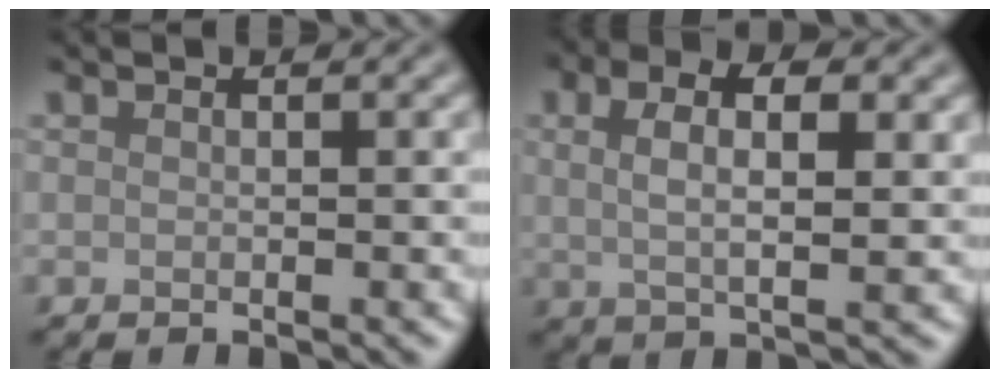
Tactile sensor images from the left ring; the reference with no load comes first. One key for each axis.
{"total": 5.5, "fx": 1.7, "fy": 2.4, "fz": 4.7, "tx": -0.085, "ty": 0.004, "tz": 0.019}